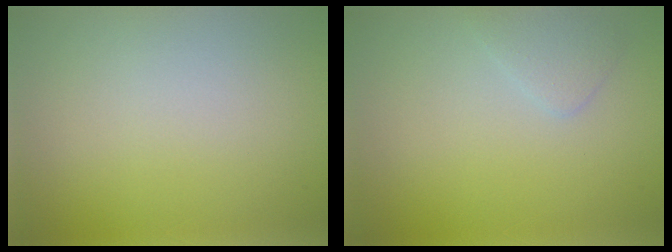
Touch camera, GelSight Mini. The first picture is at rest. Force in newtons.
{"total": 1.2, "press": 1.2, "slide": 0.1}